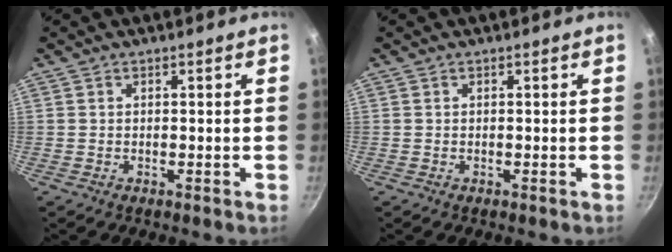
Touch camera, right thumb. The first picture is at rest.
{"total": 0.0}